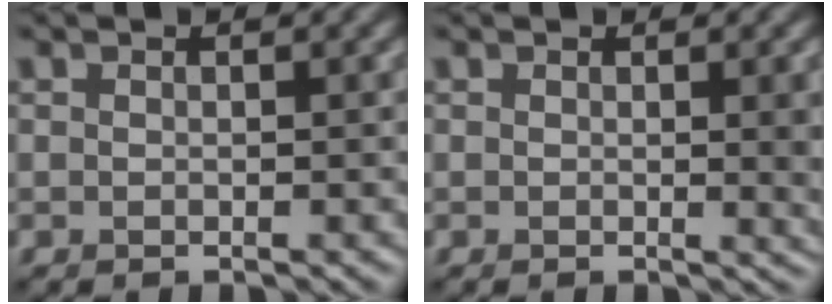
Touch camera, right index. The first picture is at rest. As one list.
[{"total": 3.1, "force": [0.2, 0.8, 3.0], "torque": [-0.031, -0.002, 0.003]}]